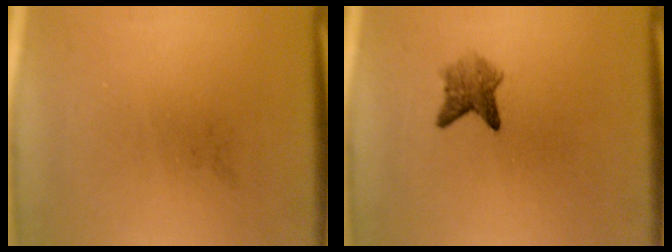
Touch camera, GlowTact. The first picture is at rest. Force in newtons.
{"total": 2.9}